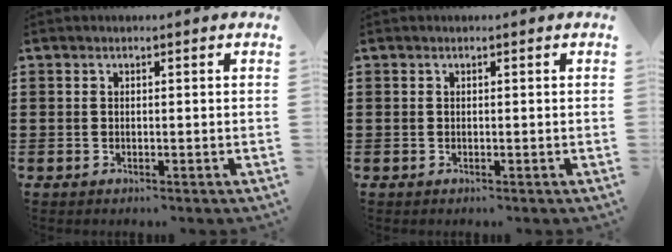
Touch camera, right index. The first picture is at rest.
{"total": 0.0}